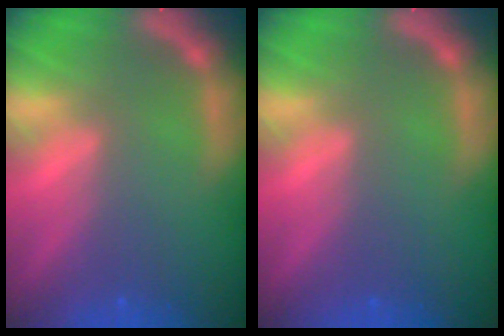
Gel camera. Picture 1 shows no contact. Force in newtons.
{"total": 0.0}